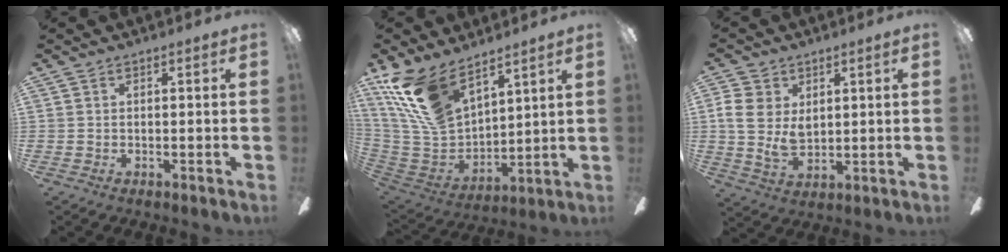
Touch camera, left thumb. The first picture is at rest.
{"total": 18.0, "force": [11.9, 8.4, 10.6], "torque": [-0.258, -0.060, 0.220]}
{"total": 9.4, "force": [2.6, 6.6, 6.2], "torque": [-0.132, -0.004, 0.047]}